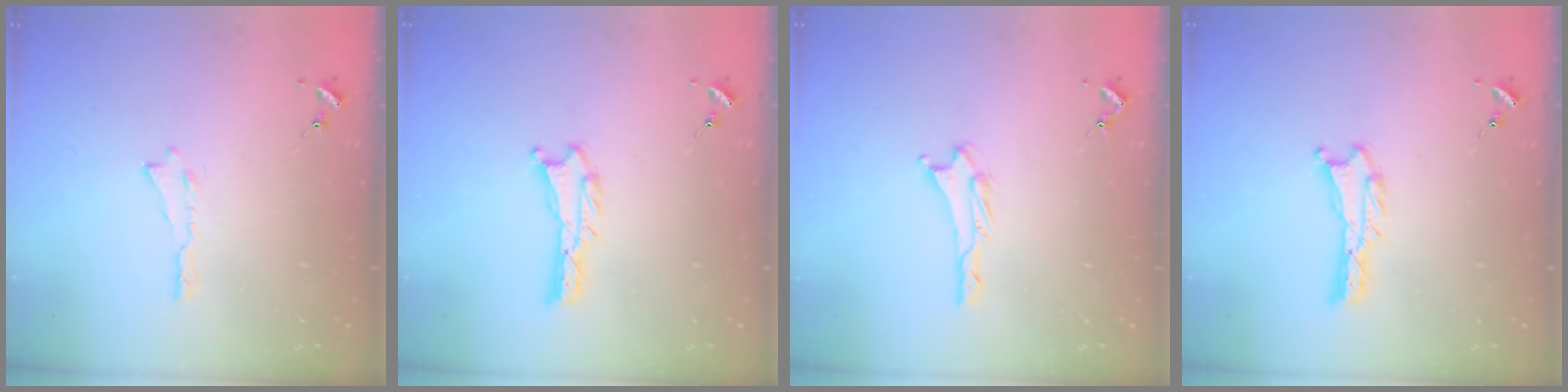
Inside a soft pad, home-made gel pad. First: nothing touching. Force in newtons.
{"total": 0.9, "press": 0.8, "slide": 0.1}
{"total": 0.8, "press": 0.8, "slide": 0.1}
{"total": 0.9, "press": 0.8, "slide": 0.1}